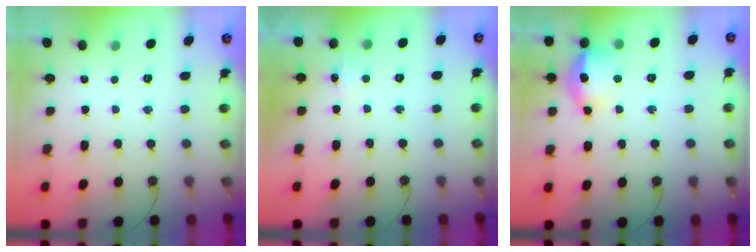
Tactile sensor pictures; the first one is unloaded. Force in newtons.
{"total": 6.3, "press": 6.3, "slide": 0.8}
{"total": 14.4, "press": 14.3, "slide": 1.5}